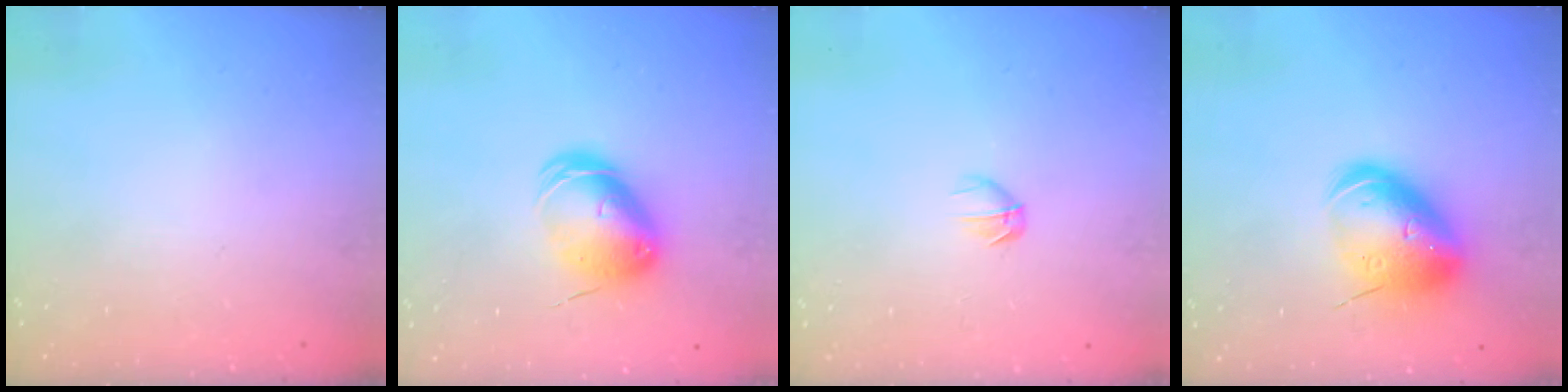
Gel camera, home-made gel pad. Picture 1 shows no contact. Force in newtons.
{"total": 8.4, "press": 8.3, "slide": 1.4}
{"total": 3.7, "press": 3.5, "slide": 1.2}
{"total": 15.6, "press": 15.4, "slide": 2.6}